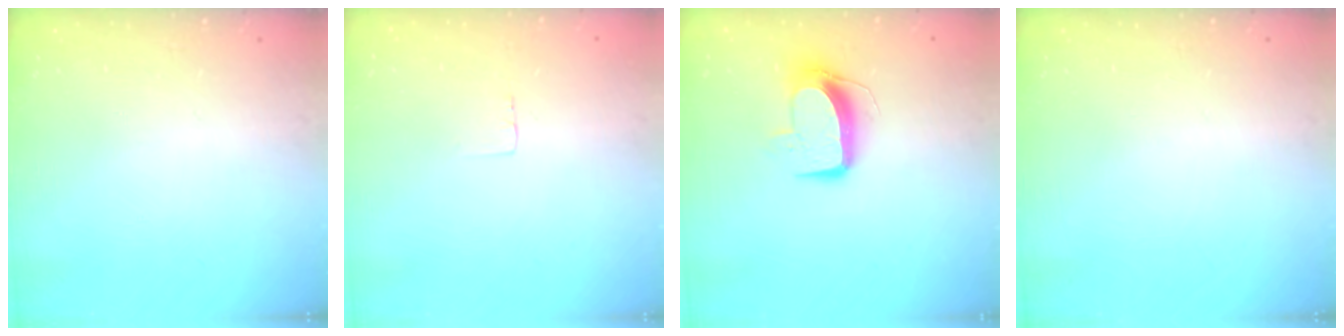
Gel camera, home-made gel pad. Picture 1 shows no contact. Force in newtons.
{"total": 2.3, "press": 2.3, "slide": 0.1}
{"total": 9.8, "press": 9.8, "slide": 0.4}
{"total": 0.0}